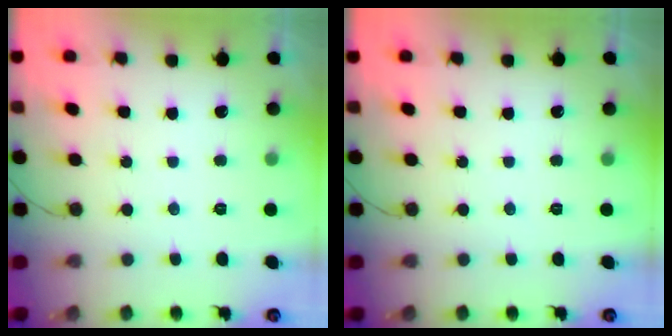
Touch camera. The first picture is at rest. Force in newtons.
{"total": 0.0}